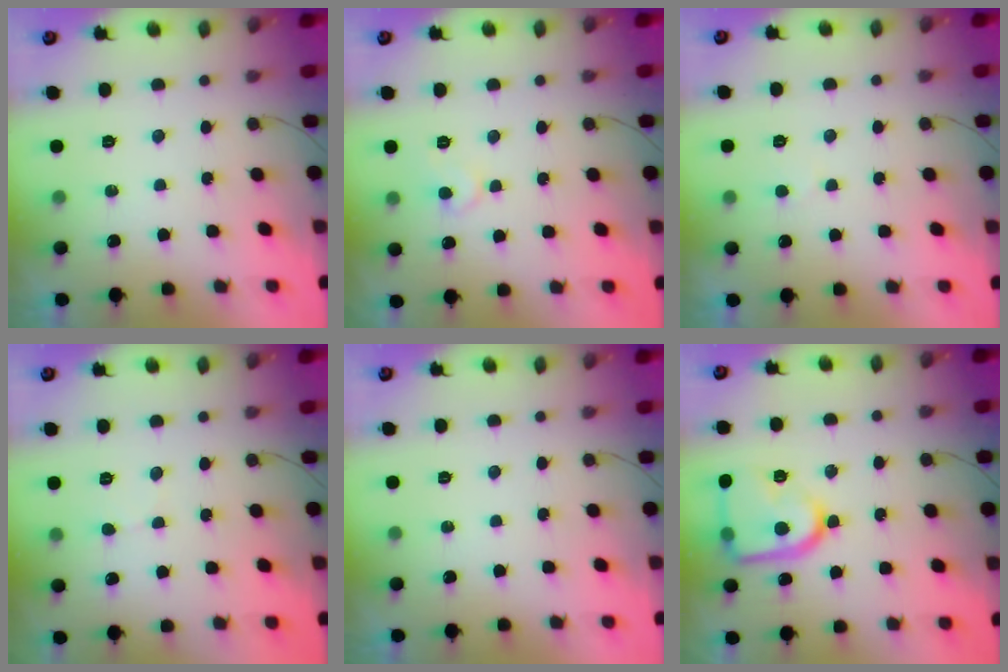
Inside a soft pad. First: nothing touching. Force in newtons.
{"total": 6.9, "press": 6.9, "slide": 0.5}
{"total": 3.1, "press": 3.1, "slide": 0.3}
{"total": 4.2, "press": 4.2, "slide": 0.3}
{"total": 0.0}
{"total": 17.8, "press": 17.8, "slide": 1.5}